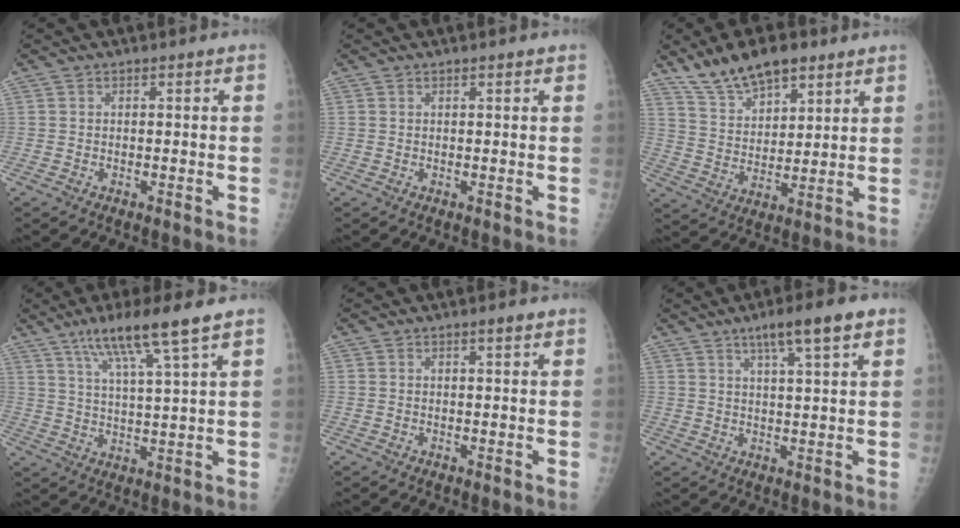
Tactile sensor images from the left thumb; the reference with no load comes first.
{"total": 1.1, "force": [0.8, 0.2, 0.7], "torque": [-0.007, 0.000, 0.010]}
{"total": 12.2, "force": [8.8, 5.2, 6.6], "torque": [-0.095, -0.036, 0.163]}
{"total": 11.2, "force": [7.0, 0.2, 8.8], "torque": [-0.160, -0.023, 0.126]}
{"total": 1.3, "force": [0.8, 0.1, 1.0], "torque": [-0.013, -0.003, 0.013]}
{"total": 8.1, "force": [4.7, 1.0, 6.5], "torque": [-0.104, -0.011, 0.076]}